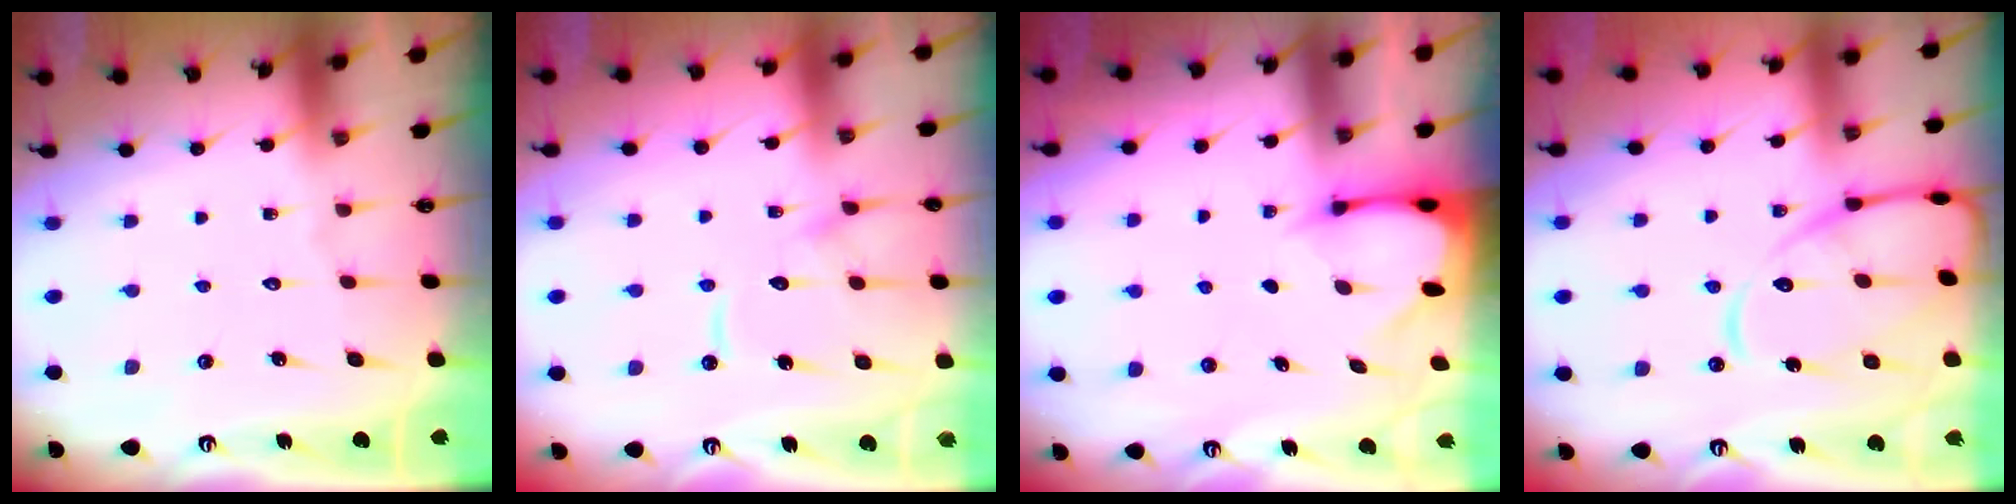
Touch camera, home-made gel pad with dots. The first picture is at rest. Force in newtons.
{"total": 11.4, "press": 11.3, "slide": 1.2}
{"total": 2.4, "press": 2.4, "slide": 0.3}
{"total": 13.5, "press": 13.5, "slide": 0.8}